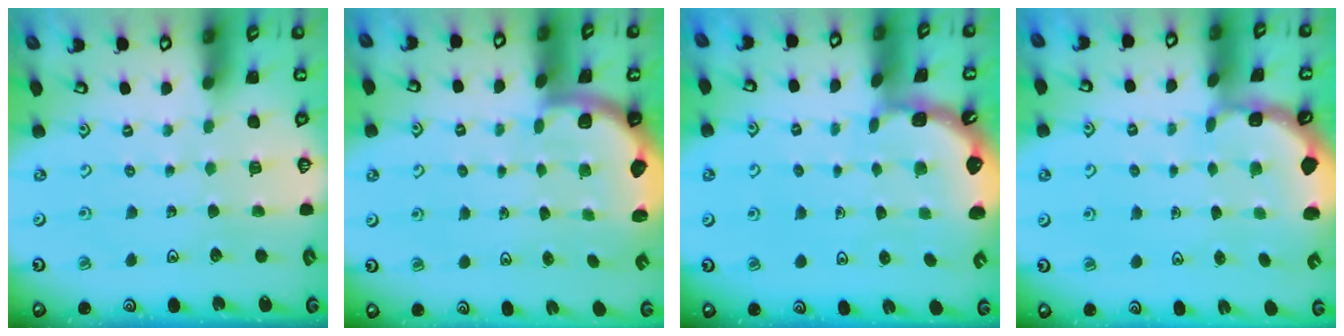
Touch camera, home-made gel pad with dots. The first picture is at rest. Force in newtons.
{"total": 2.0, "press": 1.9, "slide": 0.5}
{"total": 1.2, "press": 1.1, "slide": 0.1}
{"total": 1.2, "press": 1.1, "slide": 0.5}